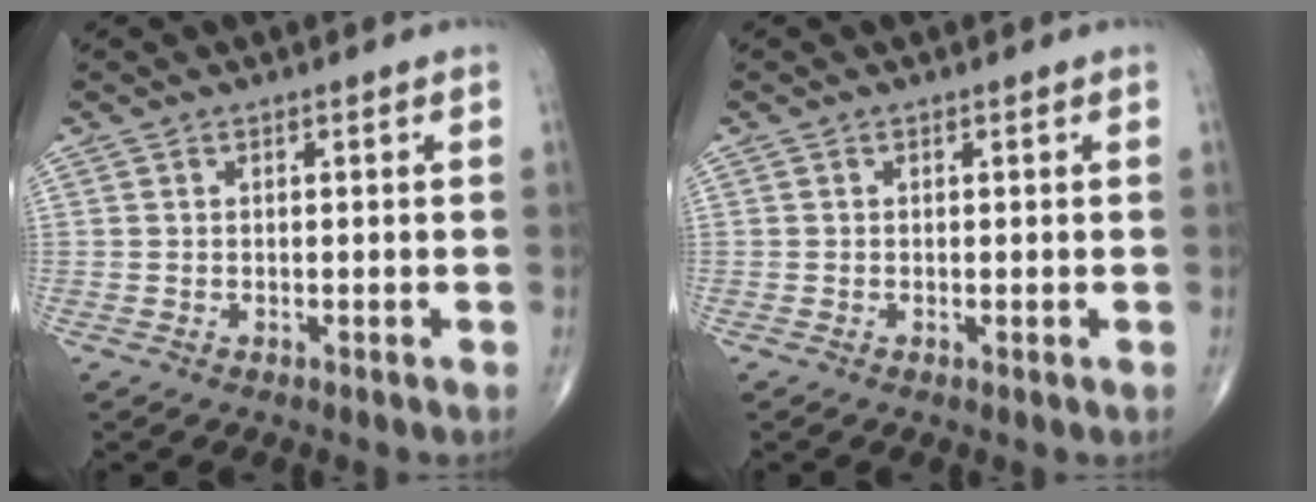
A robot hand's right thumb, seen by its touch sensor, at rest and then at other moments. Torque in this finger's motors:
{"motor_torque": [0.16, -0.18, -0.08, -0.15, -0.05]}